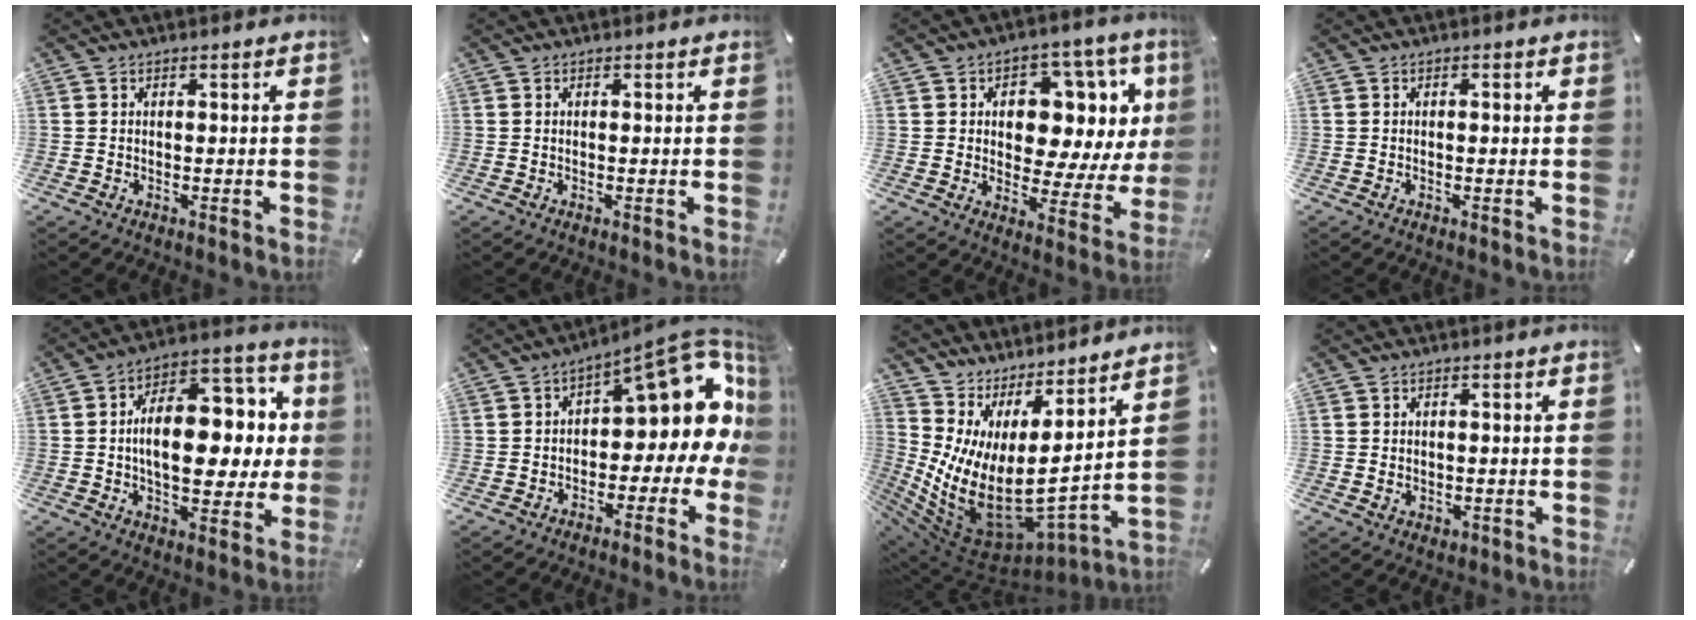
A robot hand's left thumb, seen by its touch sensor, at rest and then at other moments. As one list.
[{"total": 0.0}, {"total": 12.6, "force": [4.6, 8.3, 8.3], "torque": [-0.101, -0.050, 0.078]}, {"total": 0.6, "force": [-0.2, 0.2, 0.5], "torque": [-0.010, -0.001, -0.003]}, {"total": 19.5, "force": [2.3, 11.3, 15.7], "torque": [-0.235, -0.013, 0.038]}, {"total": 14.8, "force": [6.4, 6.8, 11.4], "torque": [-0.139, -0.054, 0.101]}, {"total": 13.3, "force": [-0.8, 6.7, 11.5], "torque": [-0.272, -0.057, -0.010]}, {"total": 1.8, "force": [0.4, 1.7, 0.5], "torque": [-0.003, 0.002, 0.003]}]